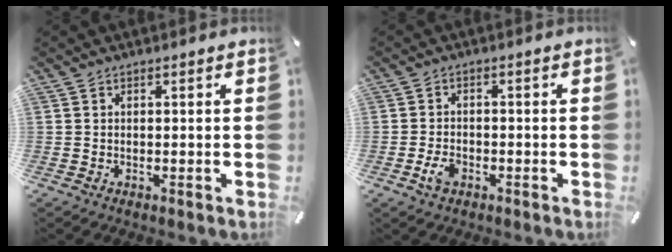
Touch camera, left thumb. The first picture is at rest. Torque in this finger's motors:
{"motor_torque": [0.66, 0.99, 0.41, 0.13, 0.00]}